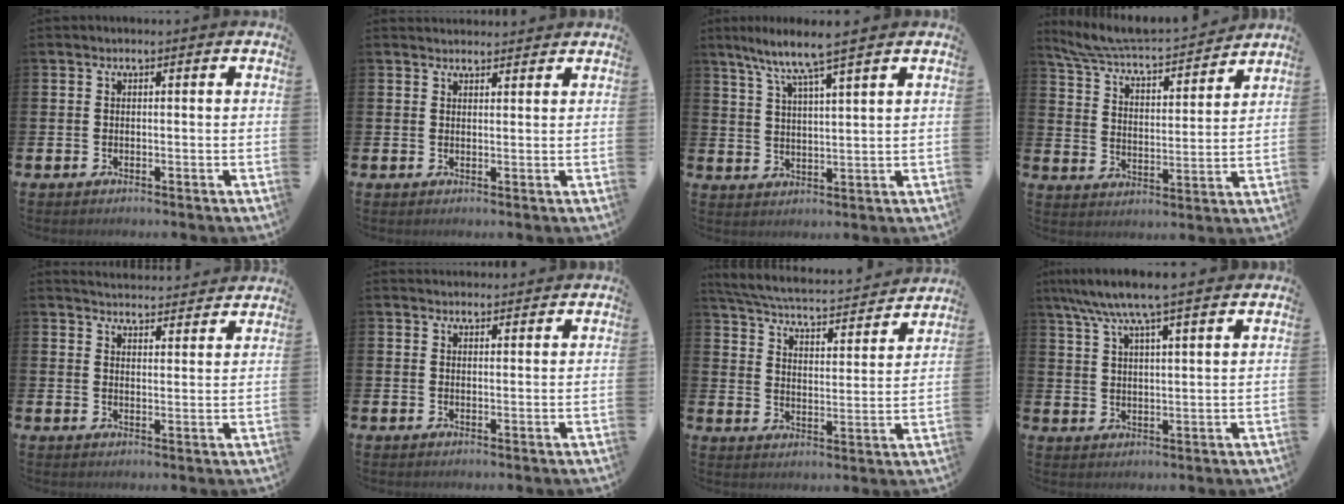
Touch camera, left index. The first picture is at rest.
{"total": 2.1, "force": [2.0, 0.5, -0.1], "torque": [0.010, -0.010, 0.035]}
{"total": 6.5, "force": [5.6, -0.4, 3.3], "torque": [-0.088, -0.024, 0.095]}
{"total": 6.3, "force": [6.1, 0.9, 1.4], "torque": [-0.060, -0.052, 0.101]}
{"total": 4.5, "force": [4.5, 0.4, 0.0], "torque": [-0.007, -0.033, 0.080]}
{"total": 2.0, "force": [1.9, 0.5, -0.1], "torque": [0.009, -0.008, 0.033]}
{"total": 4.7, "force": [4.5, 0.7, 1.4], "torque": [-0.052, -0.040, 0.068]}
{"total": 7.3, "force": [6.3, 0.5, 3.6], "torque": [-0.093, -0.019, 0.114]}